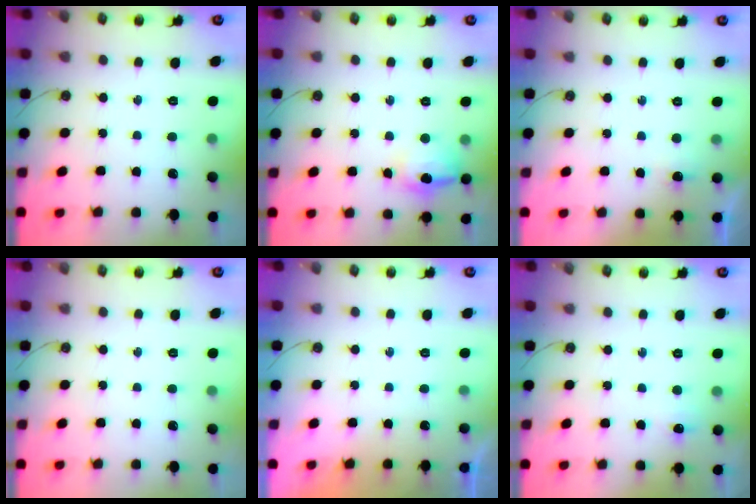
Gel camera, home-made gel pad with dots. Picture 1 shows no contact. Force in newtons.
{"total": 12.7, "press": 12.7, "slide": 1.2}
{"total": 4.2, "press": 3.9, "slide": 1.5}
{"total": 0.0}
{"total": 0.0}
{"total": 5.4, "press": 5.3, "slide": 0.8}